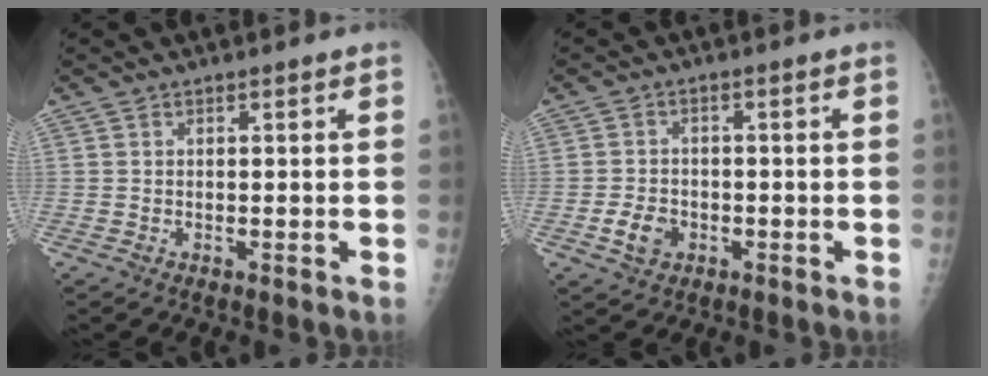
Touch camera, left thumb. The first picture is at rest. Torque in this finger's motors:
{"motor_torque": [-0.44, 0.48, 0.01, -0.03, 0.02]}